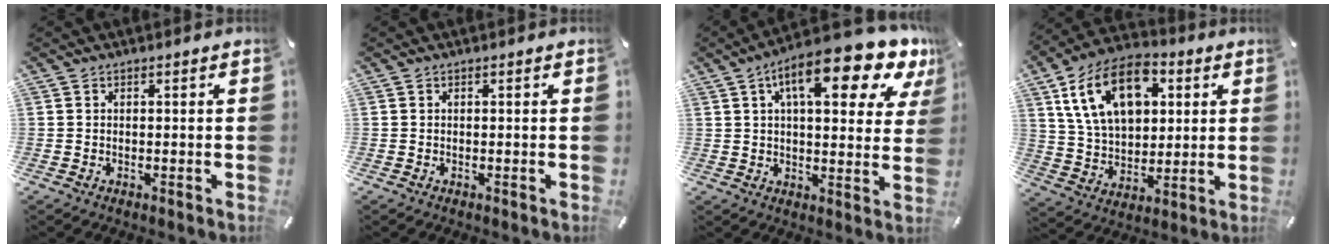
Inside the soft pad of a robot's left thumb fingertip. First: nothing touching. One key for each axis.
{"total": 0.0}
{"total": 17.1, "fx": 9.5, "fy": 5.7, "fz": 13.0, "tx": -0.198, "ty": -0.042, "tz": 0.147}
{"total": 17.4, "fx": 6.8, "fy": 11.6, "fz": 11.0, "tx": -0.208, "ty": -0.008, "tz": 0.121}